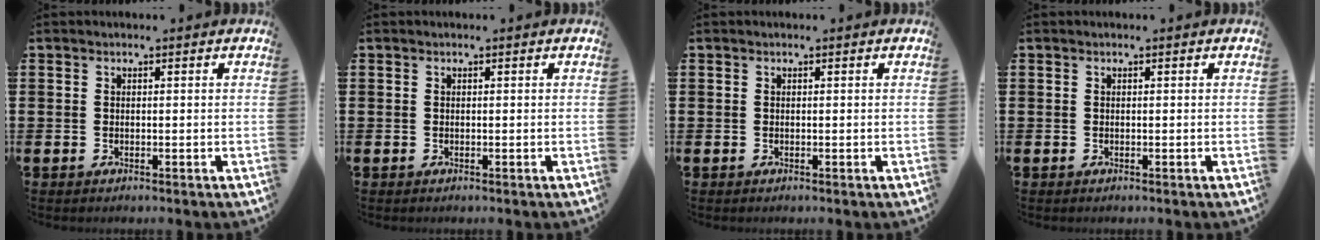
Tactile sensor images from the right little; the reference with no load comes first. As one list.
[{"total": 0.0}, {"total": 0.0}, {"total": 0.0}]